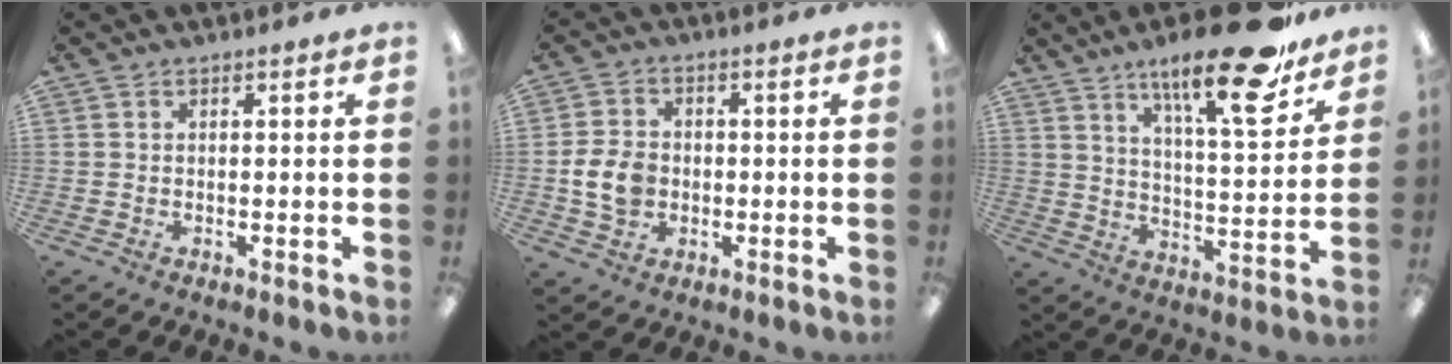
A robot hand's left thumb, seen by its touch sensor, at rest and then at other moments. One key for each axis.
{"total": 7.5, "fx": -0.8, "fy": 5.9, "fz": 4.6, "tx": -0.094, "ty": 0.008, "tz": -0.015}
{"total": 20.4, "fx": 14.3, "fy": 4.8, "fz": 13.8, "tx": -0.215, "ty": -0.086, "tz": 0.226}